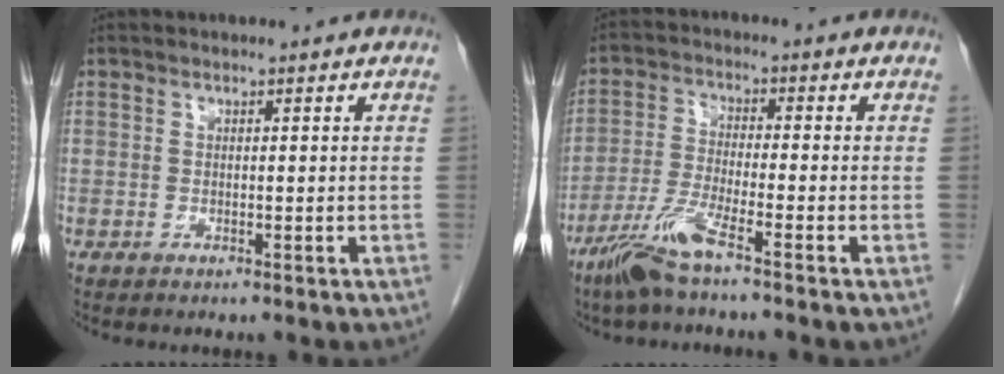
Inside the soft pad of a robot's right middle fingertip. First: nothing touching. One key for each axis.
{"total": 6.8, "fx": -4.7, "fy": -0.4, "fz": 4.8, "tx": -0.106, "ty": -0.019, "tz": -0.101}